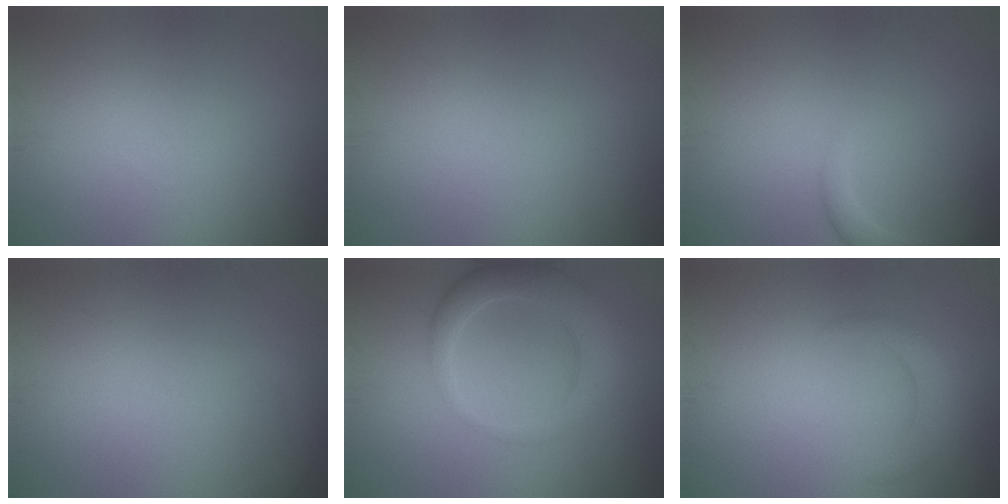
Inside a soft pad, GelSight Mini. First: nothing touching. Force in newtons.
{"total": 0.0}
{"total": 1.5, "press": 1.5, "slide": 0.2}
{"total": 1.3, "press": 1.3, "slide": 0.2}
{"total": 4.3, "press": 4.3, "slide": 0.3}
{"total": 2.0, "press": 2.0, "slide": 0.1}